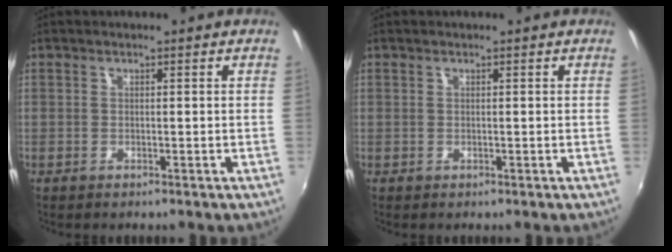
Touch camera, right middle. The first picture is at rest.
{"total": 0.0}